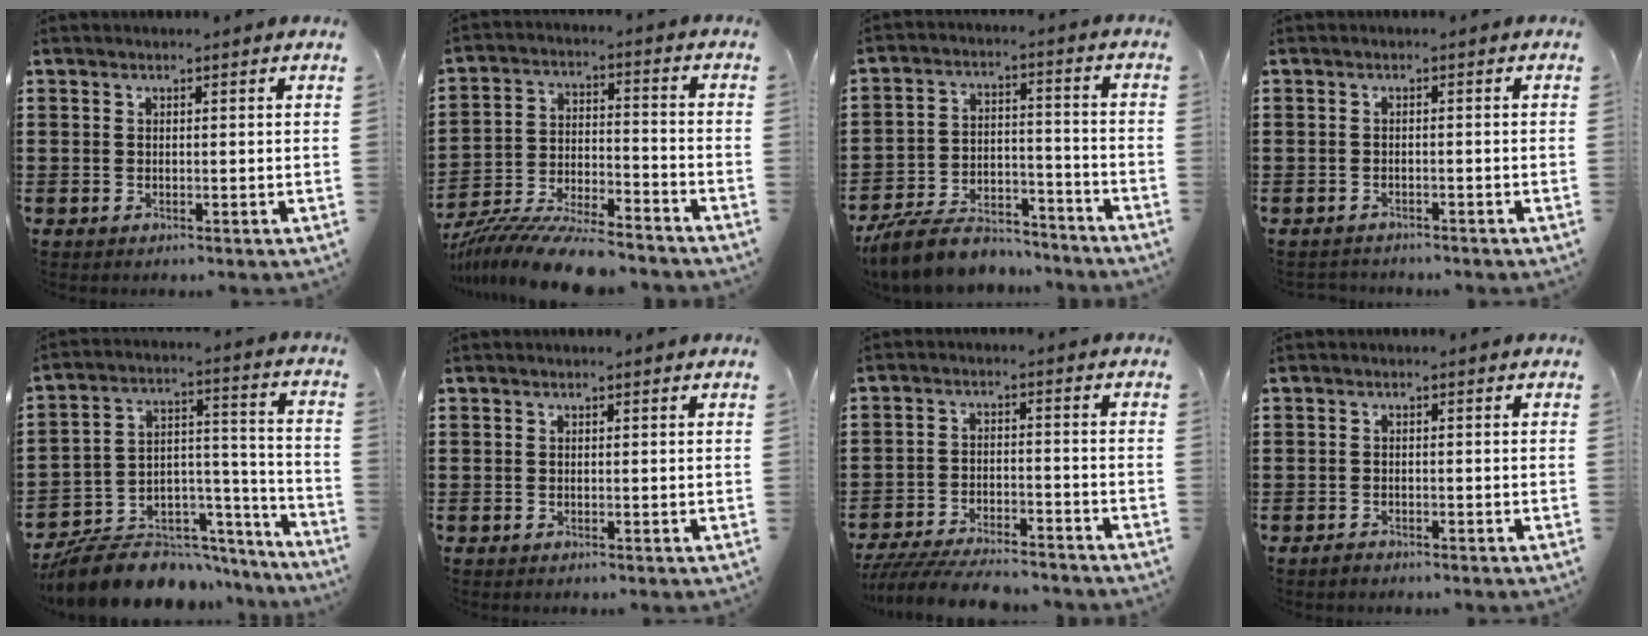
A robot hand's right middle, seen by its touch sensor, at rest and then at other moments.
{"total": 10.4, "force": [-9.7, 1.0, 3.5], "torque": [-0.059, 0.022, -0.190]}
{"total": 9.0, "force": [-8.2, 2.4, 2.7], "torque": [-0.055, 0.026, -0.160]}
{"total": 1.2, "force": [-1.2, 0.3, -0.1], "torque": [-0.002, 0.002, -0.027]}
{"total": 8.9, "force": [-8.1, 3.4, 1.8], "torque": [-0.040, 0.012, -0.154]}
{"total": 0.0}
{"total": 6.6, "force": [-6.3, 1.0, 1.8], "torque": [-0.035, 0.005, -0.122]}
{"total": 1.1, "force": [-0.9, 0.5, 0.1], "torque": [-0.005, 0.002, -0.021]}